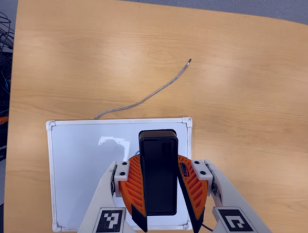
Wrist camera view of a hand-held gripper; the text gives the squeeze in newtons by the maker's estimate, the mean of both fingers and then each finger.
{"total": 8.5, "left": 8.8, "right": 8.3}